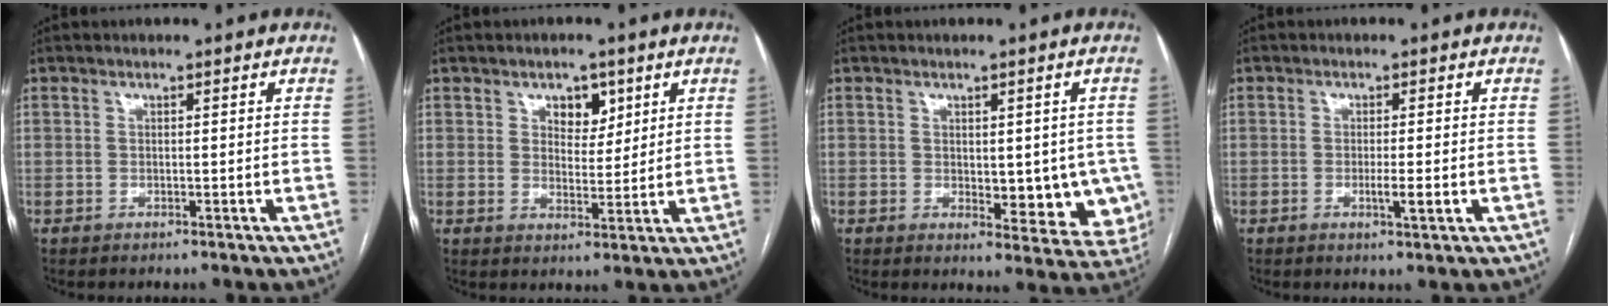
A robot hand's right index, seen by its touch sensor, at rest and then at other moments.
{"total": 4.5, "force": [2.4, 2.7, 2.8], "torque": [-0.039, 0.003, 0.039]}
{"total": 9.6, "force": [-0.8, 4.6, 8.4], "torque": [-0.089, -0.009, 0.000]}
{"total": 2.9, "force": [-0.7, 0.1, 2.8], "torque": [-0.047, -0.006, -0.010]}